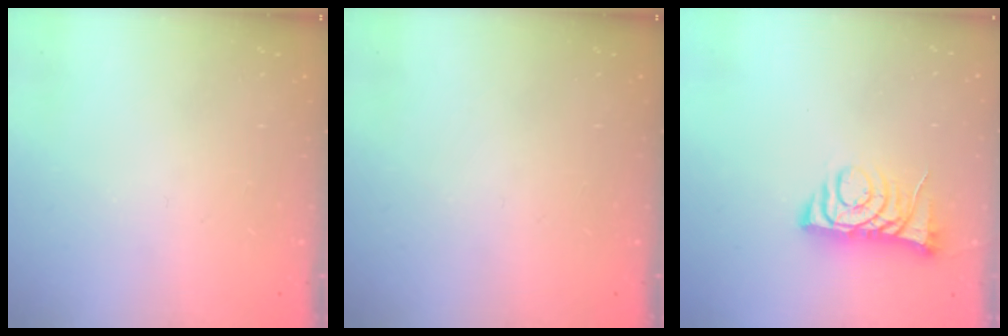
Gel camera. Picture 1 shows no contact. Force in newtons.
{"total": 0.0}
{"total": 7.6, "press": 7.5, "slide": 1.0}